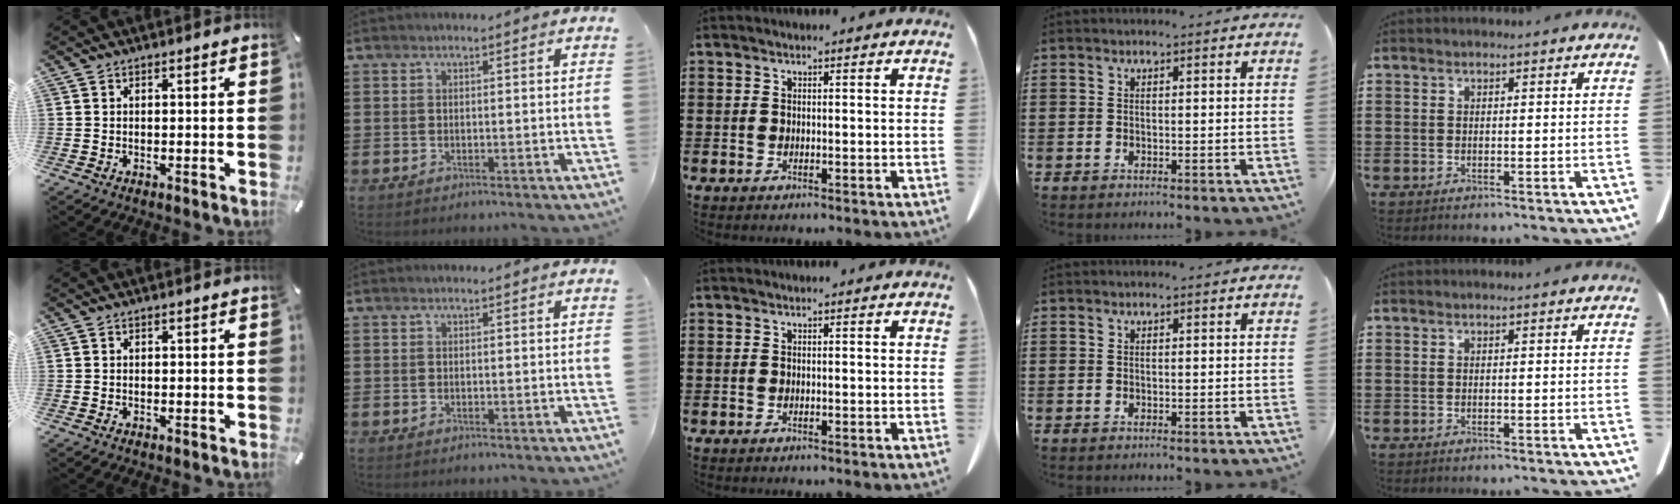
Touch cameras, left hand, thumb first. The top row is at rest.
{}